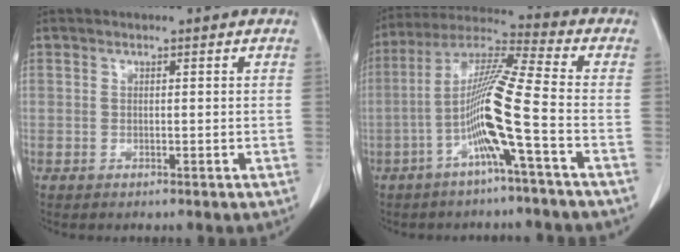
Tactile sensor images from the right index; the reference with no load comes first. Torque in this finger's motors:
{"motor_torque": [2.14, 0.00, 0.69, 0.21]}